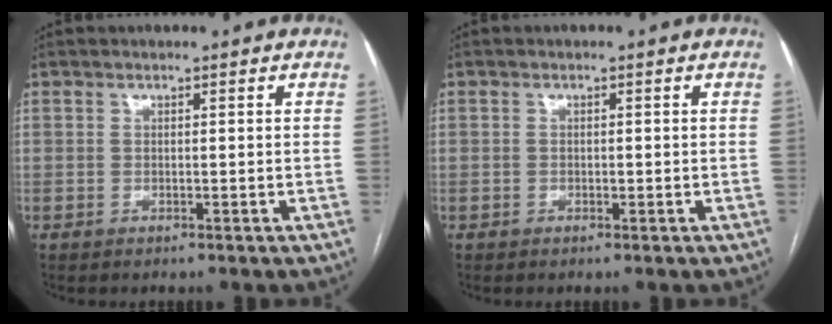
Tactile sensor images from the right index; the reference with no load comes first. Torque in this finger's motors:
{"motor_torque": [-0.08, -0.04, -0.03, 0.00]}